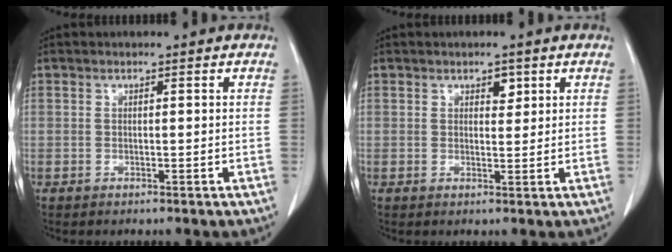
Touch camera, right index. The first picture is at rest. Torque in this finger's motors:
{"motor_torque": [0.02, 0.01, 0.00, 0.00]}